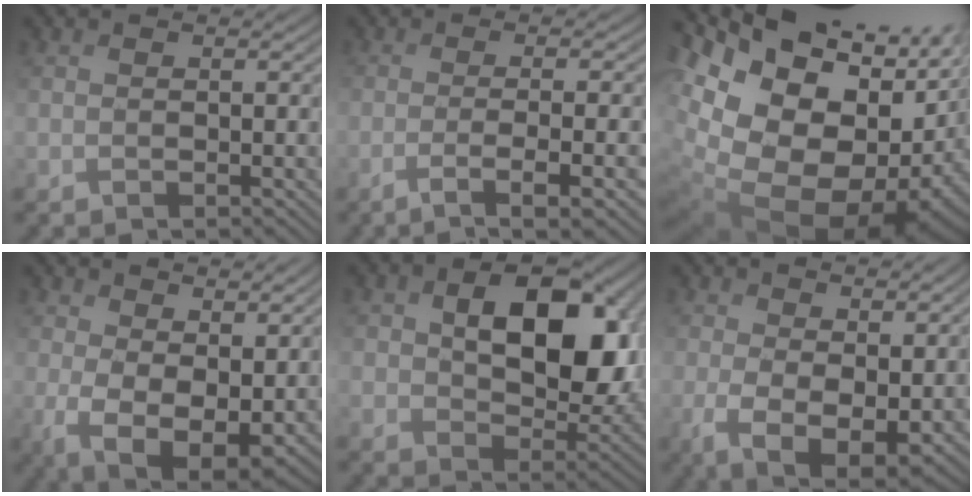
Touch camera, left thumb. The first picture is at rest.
{"total": 7.1, "force": [-2.5, 1.6, 6.5], "torque": [-0.080, -0.002, -0.046]}
{"total": 22.3, "force": [-4.2, 16.8, 14.1], "torque": [-0.238, -0.037, -0.086]}
{"total": 11.4, "force": [3.0, 6.8, 8.6], "torque": [-0.167, -0.033, 0.069]}
{"total": 14.8, "force": [2.8, 9.9, 10.6], "torque": [-0.163, -0.013, 0.060]}
{"total": 7.8, "force": [1.7, 4.4, 6.2], "torque": [-0.120, -0.023, 0.033]}